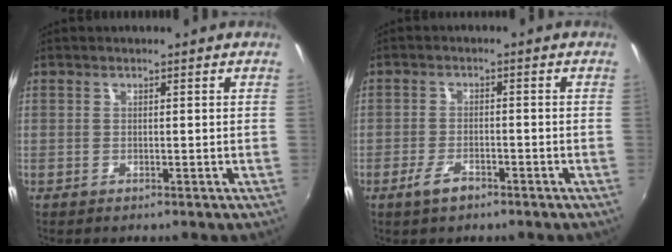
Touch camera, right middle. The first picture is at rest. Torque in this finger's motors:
{"motor_torque": [0.48, -0.67, 0.21, 0.06]}